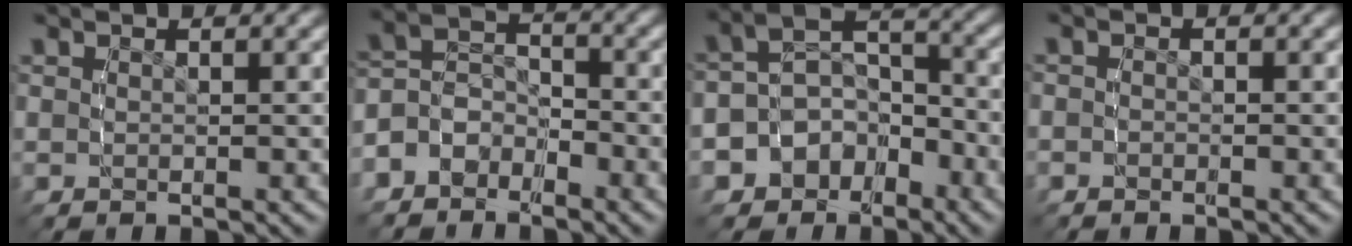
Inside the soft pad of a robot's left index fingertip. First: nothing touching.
{"total": 6.1, "force": [-4.1, 4.4, 1.1], "torque": [-0.027, -0.010, -0.084]}
{"total": 10.2, "force": [-4.9, 8.4, 2.9], "torque": [-0.075, -0.038, -0.093]}
{"total": 1.2, "force": [-1.1, 0.4, 0.1], "torque": [-0.007, -0.008, -0.022]}